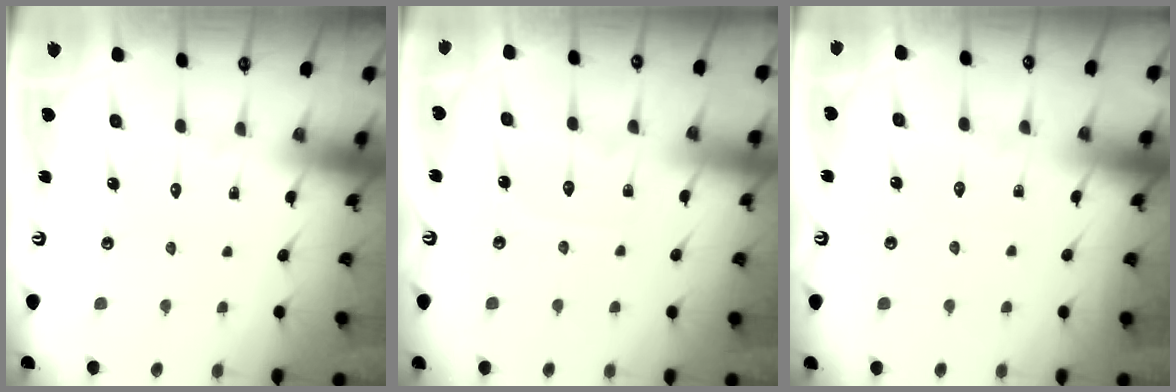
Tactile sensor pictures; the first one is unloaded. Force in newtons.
{"total": 3.3, "press": 3.3, "slide": 0.4}
{"total": 1.8, "press": 1.8, "slide": 0.4}